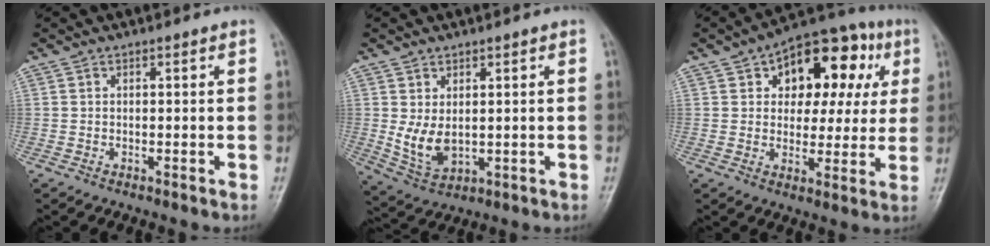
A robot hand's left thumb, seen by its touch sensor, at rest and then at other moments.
{"total": 6.3, "force": [0.7, 4.0, 4.8], "torque": [-0.082, -0.015, 0.030]}
{"total": 17.0, "force": [5.7, 10.5, 12.1], "torque": [-0.102, 0.020, 0.077]}